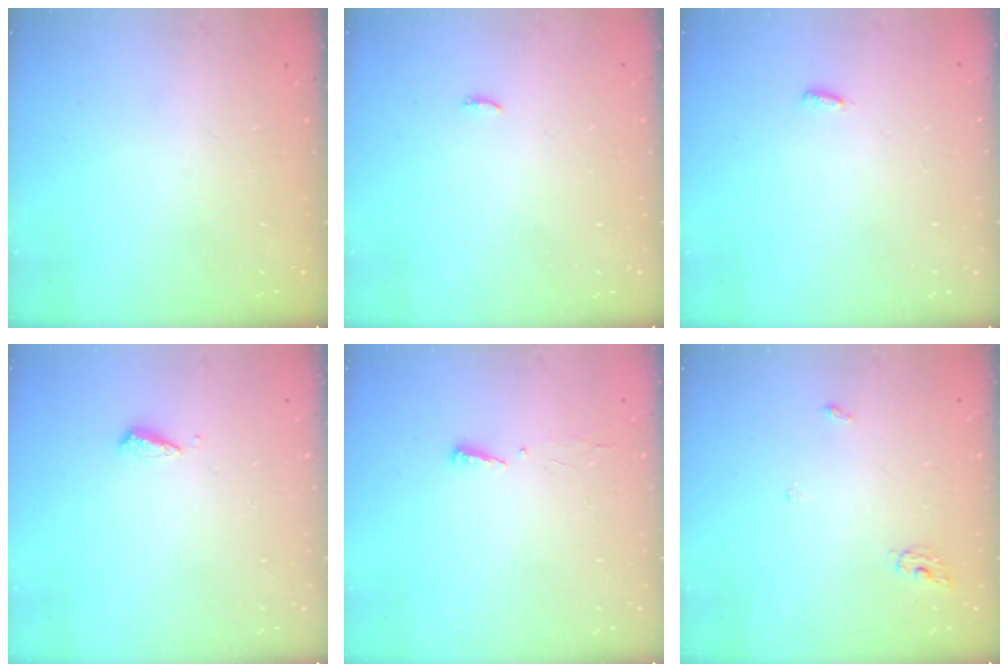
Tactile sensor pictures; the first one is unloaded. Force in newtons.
{"total": 5.6, "press": 3.4, "slide": 4.4}
{"total": 2.7, "press": 2.6, "slide": 0.9}
{"total": 3.0, "press": 3.0, "slide": 0.2}
{"total": 4.1, "press": 4.0, "slide": 1.0}
{"total": 3.3, "press": 3.3, "slide": 0.2}